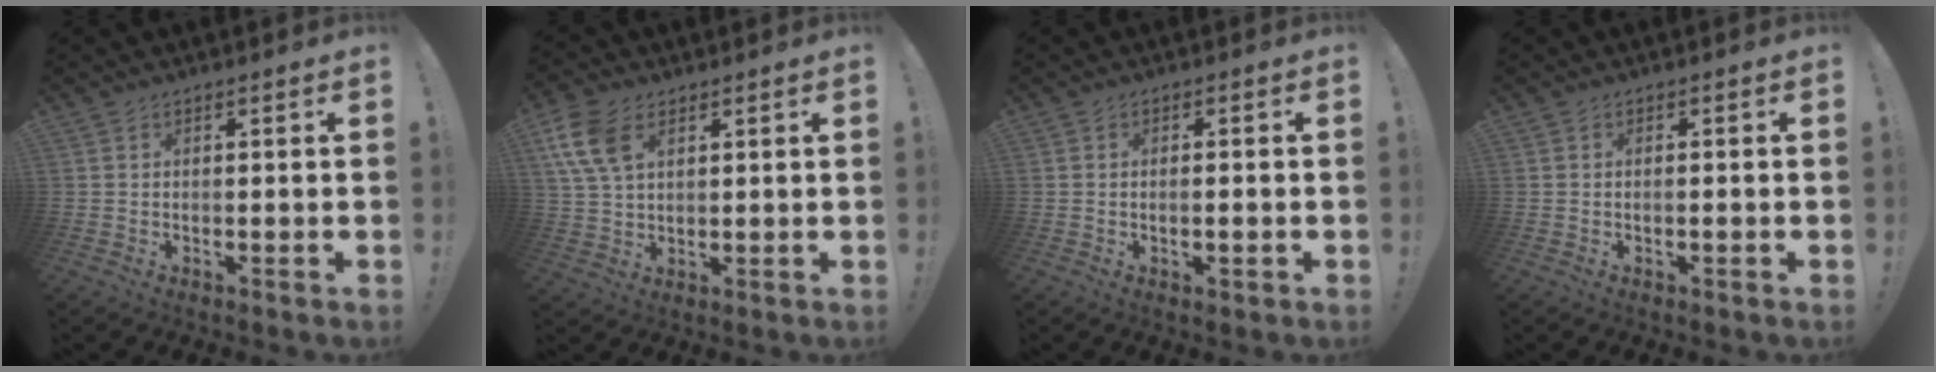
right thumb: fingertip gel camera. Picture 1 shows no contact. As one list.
[{"total": 10.8, "force": [4.8, 6.7, 7.0], "torque": [-0.140, -0.007, 0.090]}, {"total": 1.8, "force": [-0.6, 0.4, 1.6], "torque": [-0.020, 0.001, -0.011]}, {"total": 0.7, "force": [-0.5, -0.1, 0.4], "torque": [-0.008, -0.001, -0.010]}]